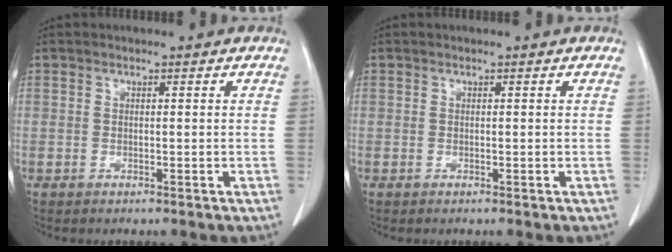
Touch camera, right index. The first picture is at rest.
{"total": 0.0}